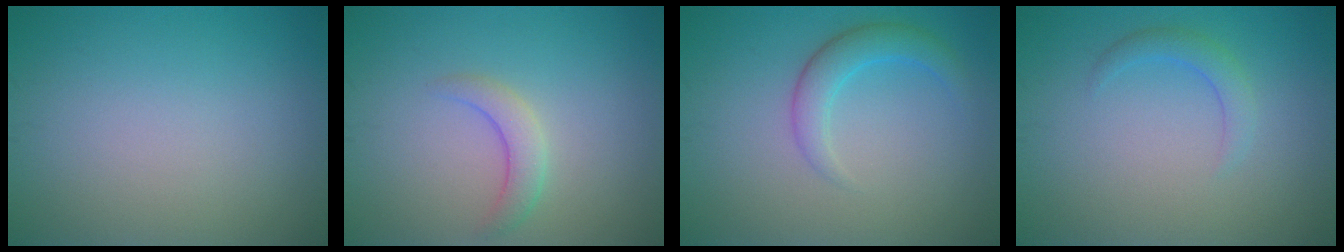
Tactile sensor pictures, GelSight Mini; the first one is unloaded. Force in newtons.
{"total": 2.2, "press": 2.2, "slide": 0.2}
{"total": 2.8, "press": 2.8, "slide": 0.1}
{"total": 1.8, "press": 1.8, "slide": 0.2}